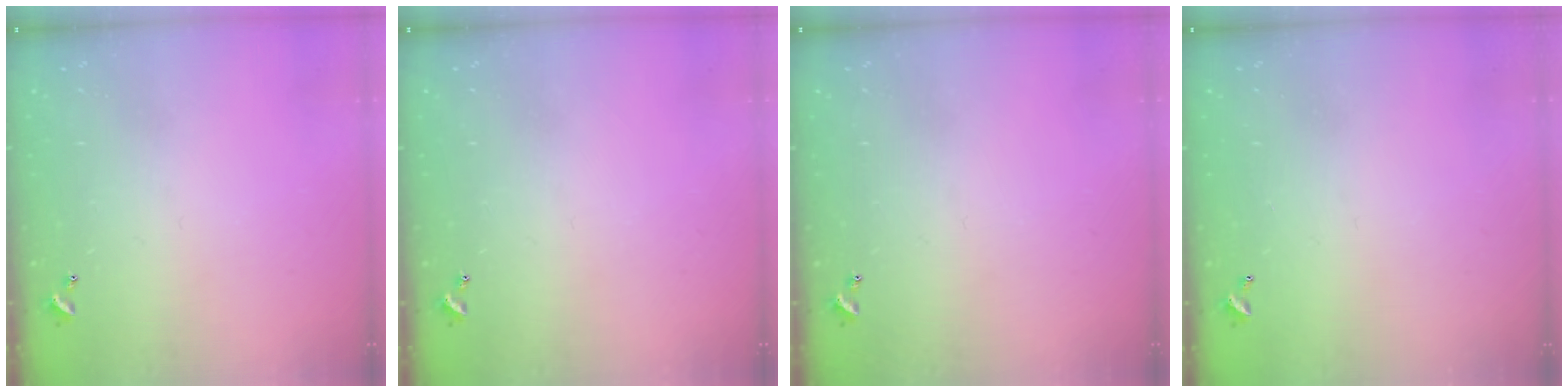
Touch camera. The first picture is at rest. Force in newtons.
{"total": 0.0}
{"total": 0.0}
{"total": 2.8, "press": 2.8, "slide": 0.1}